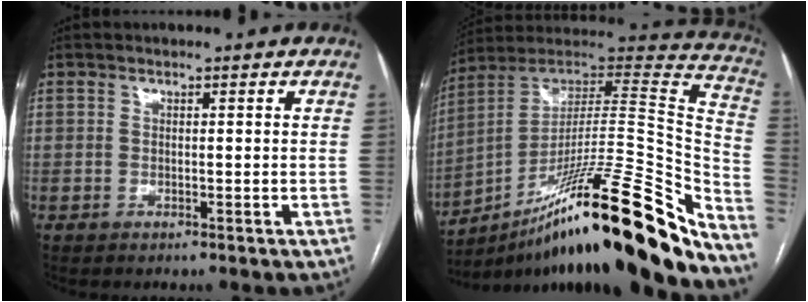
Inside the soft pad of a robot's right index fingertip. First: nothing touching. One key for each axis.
{"total": 34.3, "fx": -22.6, "fy": 2.7, "fz": 25.6, "tx": -0.301, "ty": 0.013, "tz": -0.358}